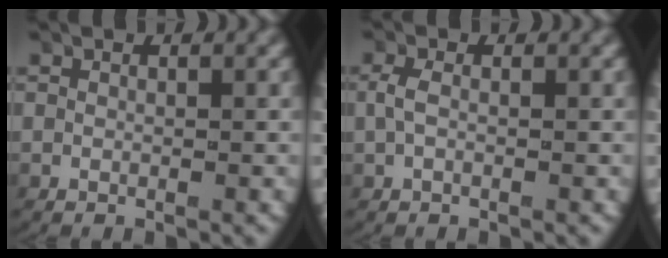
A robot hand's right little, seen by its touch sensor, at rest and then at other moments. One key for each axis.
{"total": 1.0, "fx": 0.0, "fy": 0.2, "fz": 1.0, "tx": -0.035, "ty": 0.003, "tz": 0.001}